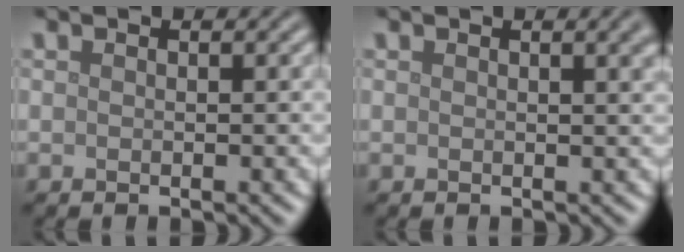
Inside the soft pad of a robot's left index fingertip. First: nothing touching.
{"total": 2.2, "force": [0.9, 0.7, 1.9], "torque": [-0.011, 0.008, 0.009]}